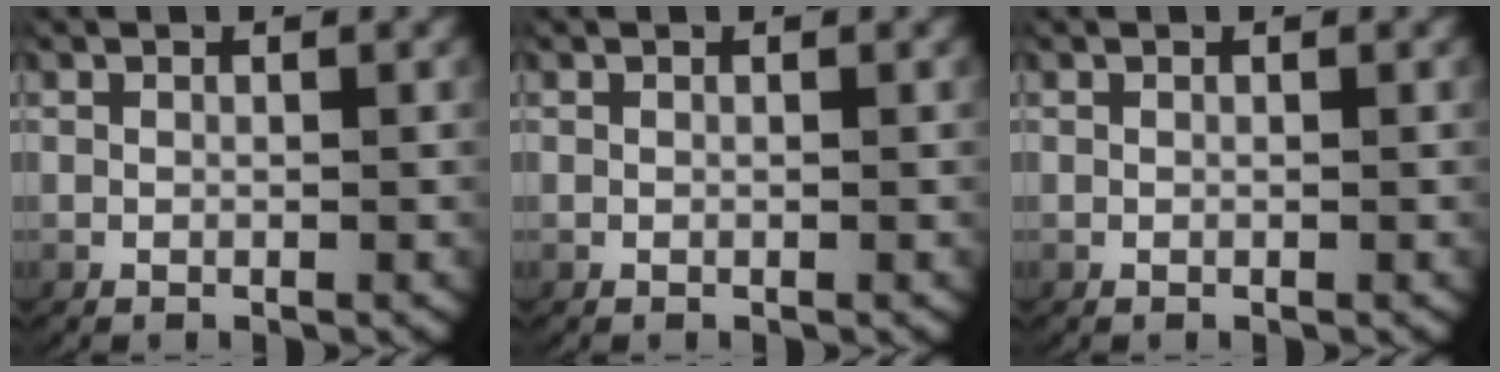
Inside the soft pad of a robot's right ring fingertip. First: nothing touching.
{"total": 0.0}
{"total": 0.0}